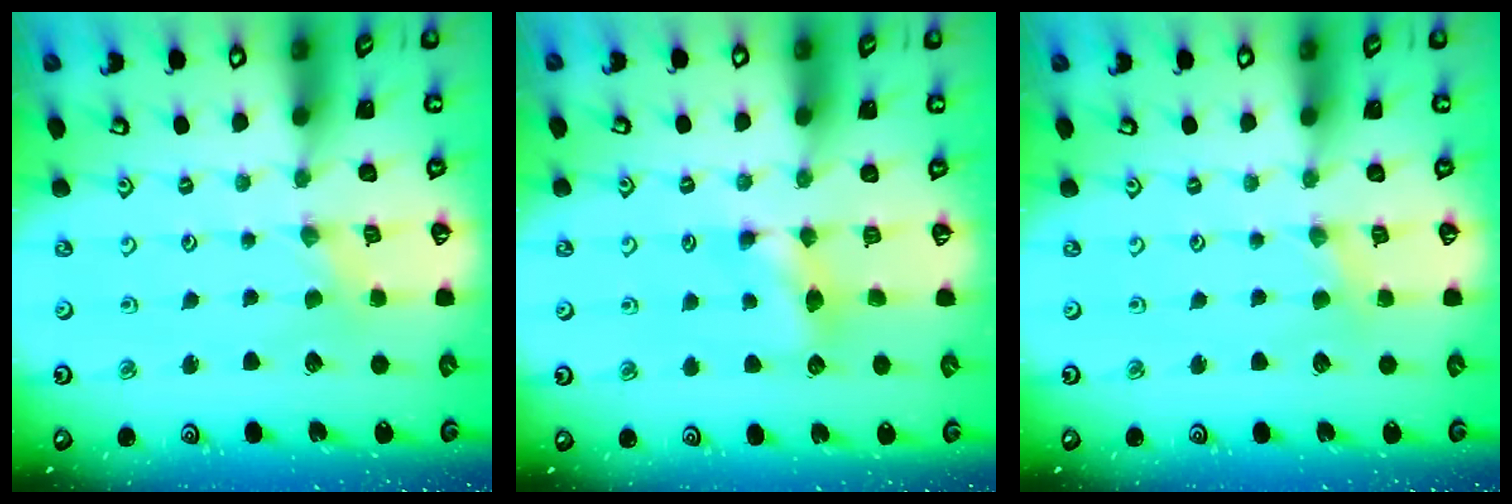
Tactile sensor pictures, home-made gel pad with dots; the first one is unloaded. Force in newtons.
{"total": 6.5, "press": 6.5, "slide": 0.6}
{"total": 1.8, "press": 1.7, "slide": 0.4}